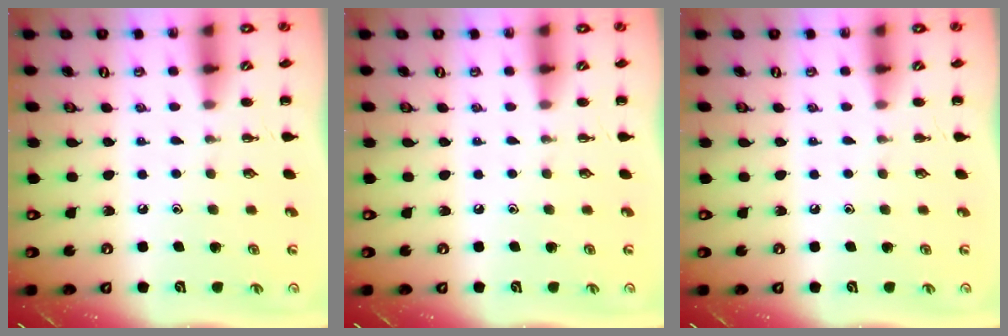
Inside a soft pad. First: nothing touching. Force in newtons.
{"total": 0.0}
{"total": 0.0}